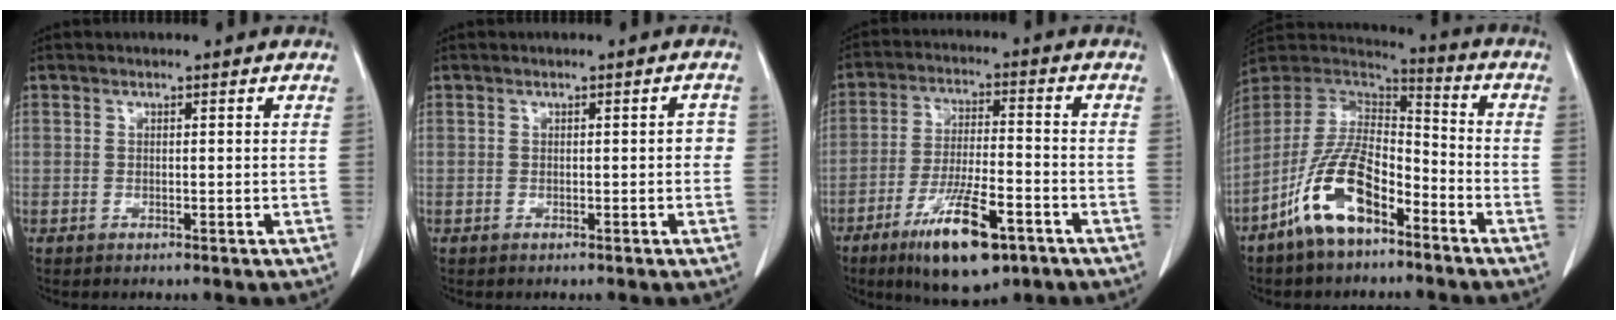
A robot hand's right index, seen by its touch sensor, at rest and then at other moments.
{"total": 1.4, "force": [-0.2, 0.7, 1.3], "torque": [-0.006, 0.005, -0.003]}
{"total": 13.0, "force": [-7.3, 3.2, 10.3], "torque": [-0.187, -0.016, -0.118]}
{"total": 13.1, "force": [-7.4, 5.4, 9.4], "torque": [-0.189, 0.008, -0.141]}